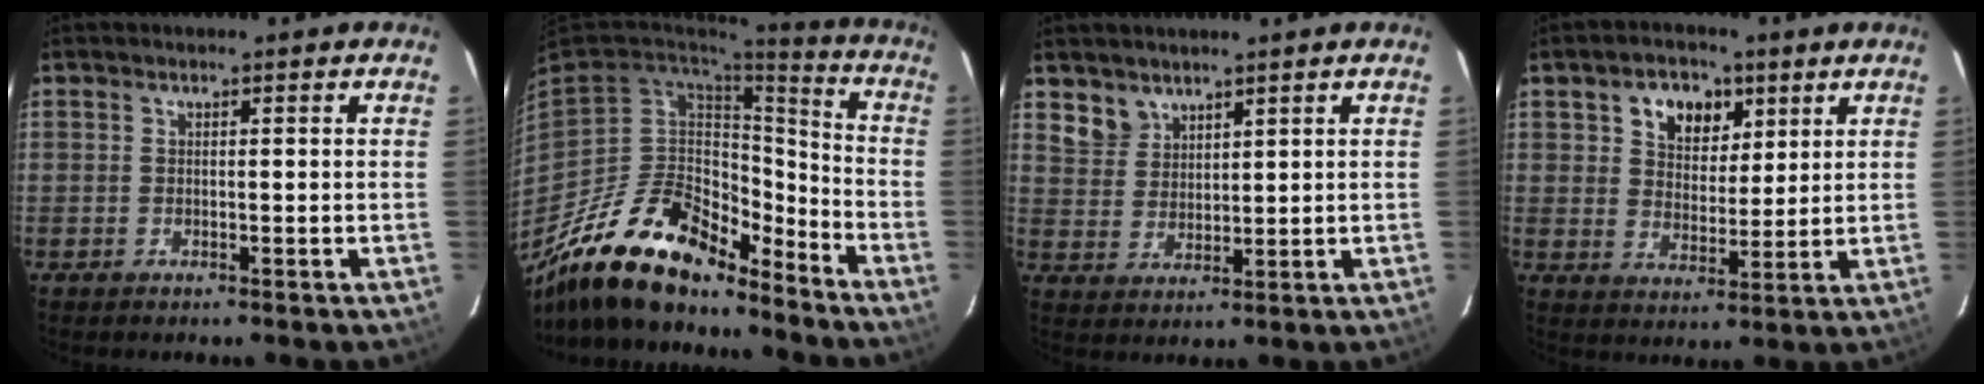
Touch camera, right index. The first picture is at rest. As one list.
[{"total": 23.3, "force": [-17.7, 9.6, 11.9], "torque": [-0.241, -0.003, -0.301]}, {"total": 4.6, "force": [3.6, 2.8, 0.4], "torque": [-0.002, 0.013, 0.079]}, {"total": 8.2, "force": [4.0, 5.9, 4.2], "torque": [-0.072, 0.018, 0.069]}]